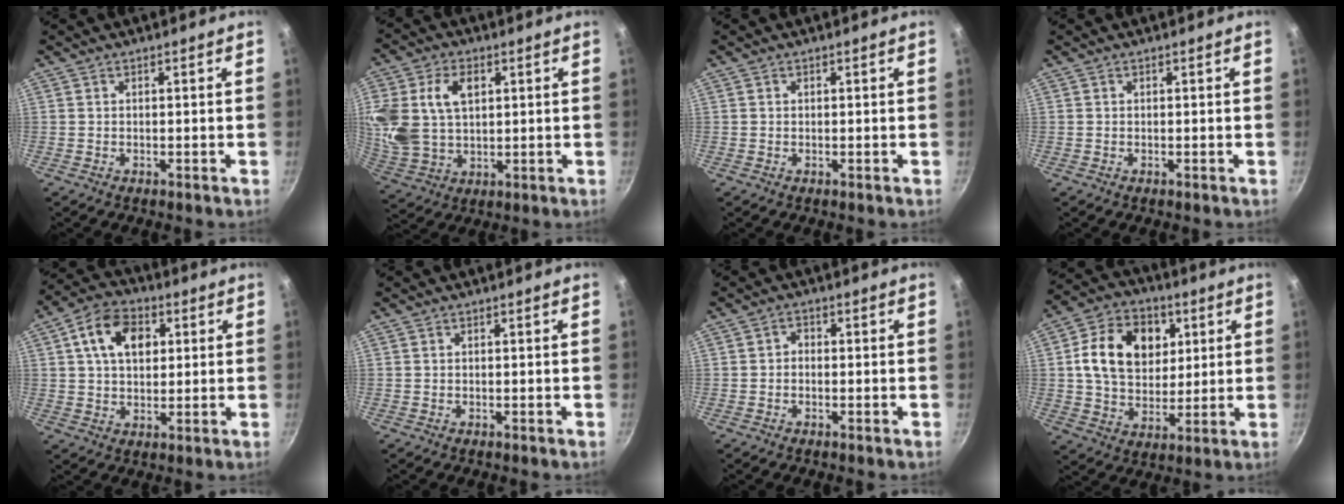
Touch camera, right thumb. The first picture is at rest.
{"total": 17.1, "force": [4.5, 11.9, 11.5], "torque": [-0.247, 0.001, 0.093]}
{"total": 0.0}
{"total": 0.0}
{"total": 11.3, "force": [3.2, 7.7, 7.6], "torque": [-0.113, 0.007, 0.043]}
{"total": 0.0}
{"total": 1.6, "force": [-0.4, 1.3, 0.8], "torque": [-0.011, 0.010, -0.011]}
{"total": 16.3, "force": [4.1, 12.2, 10.0], "torque": [-0.142, 0.000, 0.063]}